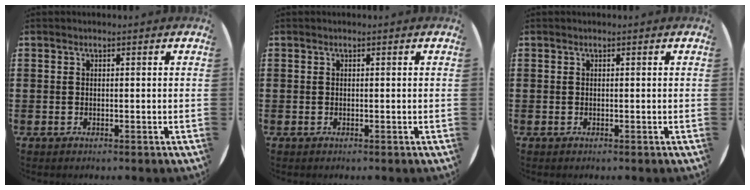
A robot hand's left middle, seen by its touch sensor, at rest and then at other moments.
{"total": 0.0}
{"total": 0.0}